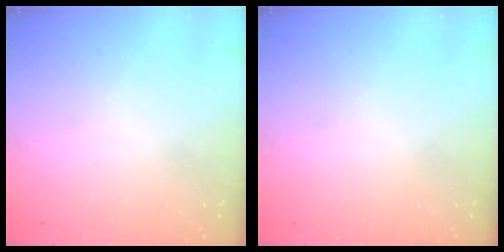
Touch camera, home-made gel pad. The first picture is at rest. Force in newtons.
{"total": 0.0}